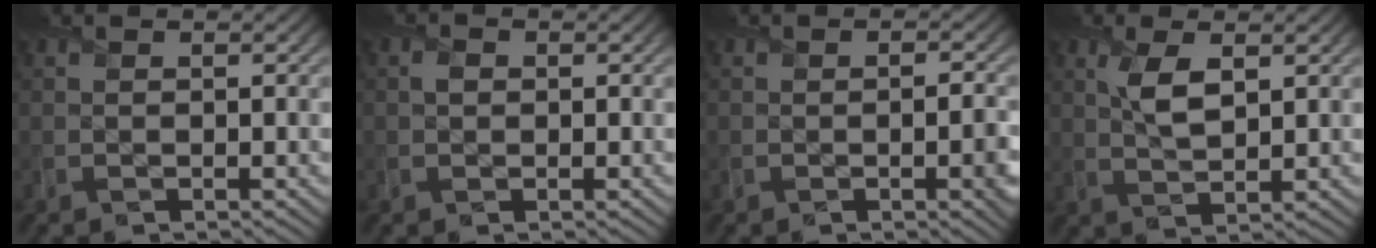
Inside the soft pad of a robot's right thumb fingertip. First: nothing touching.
{"total": 1.0, "force": [0.0, 0.9, 0.4], "torque": [-0.010, 0.001, -0.002]}
{"total": 2.3, "force": [-0.5, 0.5, 2.2], "torque": [-0.030, 0.001, -0.006]}
{"total": 4.1, "force": [1.6, 1.7, 3.4], "torque": [-0.078, 0.002, 0.033]}